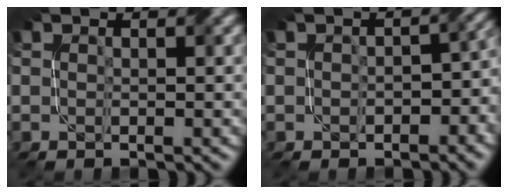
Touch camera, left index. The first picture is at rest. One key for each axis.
{"total": 4.3, "fx": -1.4, "fy": 2.9, "fz": 2.8, "tx": -0.007, "ty": -0.004, "tz": -0.006}